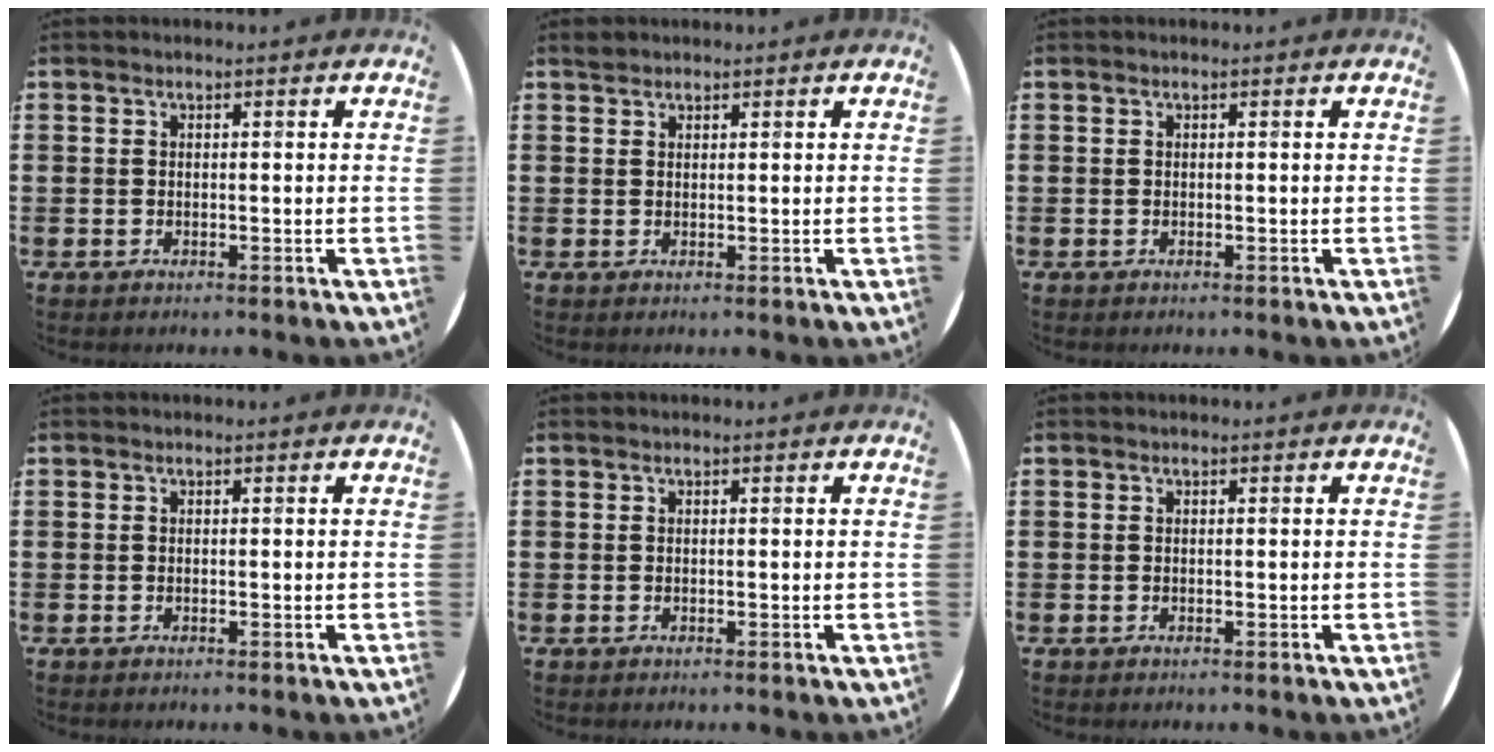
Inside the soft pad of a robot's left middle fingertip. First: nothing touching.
{"total": 0.8, "force": [0.7, 0.3, -0.1], "torque": [0.000, 0.002, 0.015]}
{"total": 0.0}
{"total": 0.0}
{"total": 0.0}
{"total": 0.0}